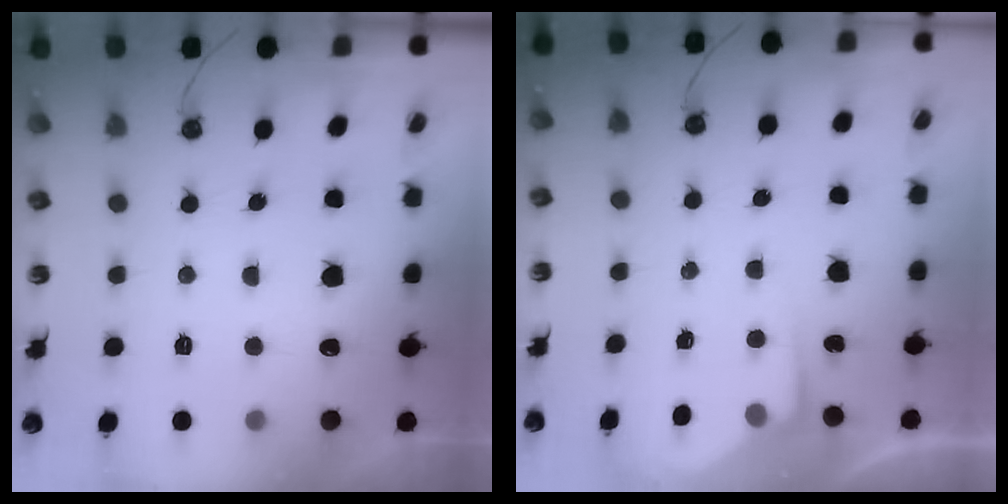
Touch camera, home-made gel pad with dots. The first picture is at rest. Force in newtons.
{"total": 2.8, "press": 2.8, "slide": 0.4}